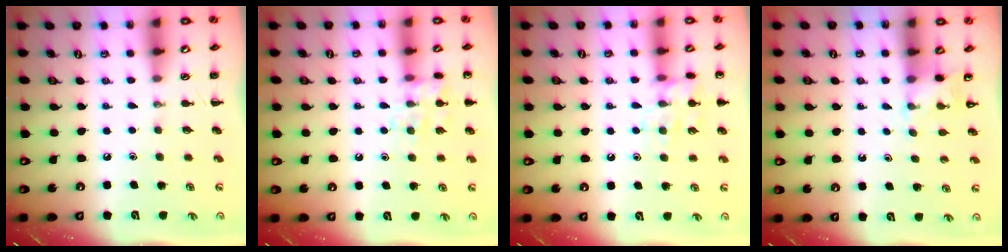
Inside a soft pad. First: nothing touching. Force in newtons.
{"total": 10.1, "press": 10.1, "slide": 0.6}
{"total": 11.4, "press": 11.4, "slide": 1.1}
{"total": 4.8, "press": 4.6, "slide": 1.2}